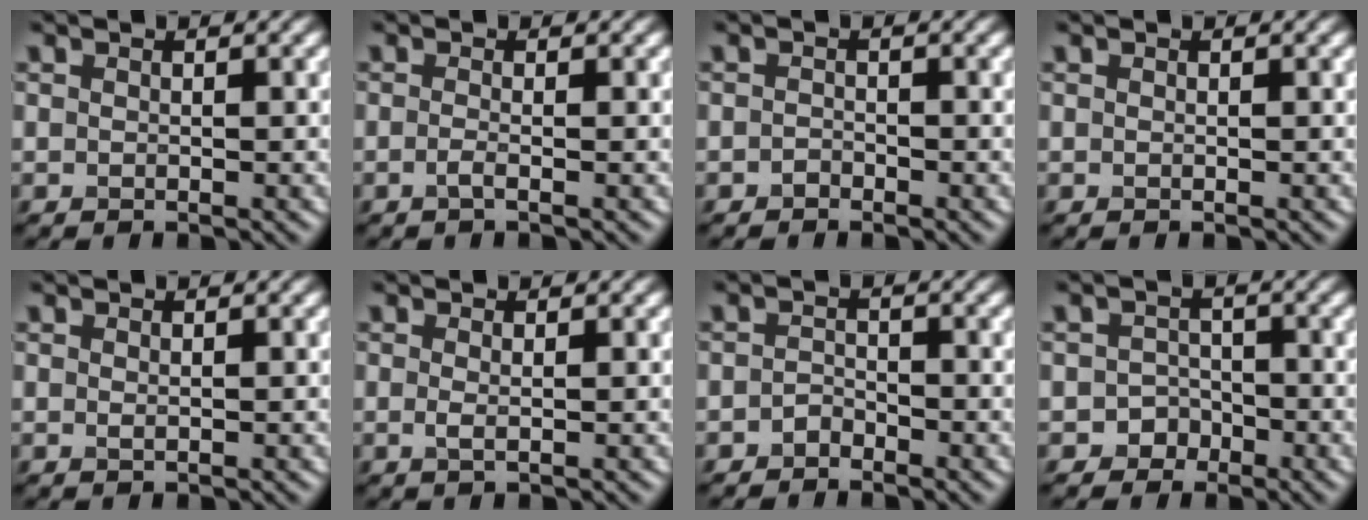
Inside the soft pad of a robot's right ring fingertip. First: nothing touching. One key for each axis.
{"total": 0.9, "fx": -0.5, "fy": -0.1, "fz": 0.7, "tx": -0.021, "ty": -0.003, "tz": -0.010}
{"total": 0.7, "fx": -0.7, "fy": 0.3, "fz": 0.1, "tx": -0.002, "ty": 0.000, "tz": -0.011}
{"total": 0.0}
{"total": 0.0}
{"total": 0.8, "fx": 0.0, "fy": 0.1, "fz": 0.8, "tx": -0.020, "ty": -0.001, "tz": 0.000}
{"total": 1.1, "fx": -1.0, "fy": 0.5, "fz": 0.2, "tx": -0.006, "ty": 0.006, "tz": -0.019}
{"total": 2.1, "fx": -1.3, "fy": 1.7, "fz": 0.1, "tx": 0.017, "ty": 0.011, "tz": -0.028}